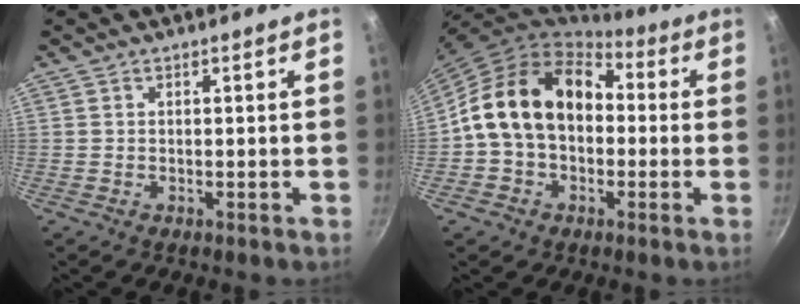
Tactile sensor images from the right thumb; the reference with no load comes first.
{"total": 16.5, "force": [0.4, 12.3, 11.0], "torque": [-0.154, 0.046, -0.004]}